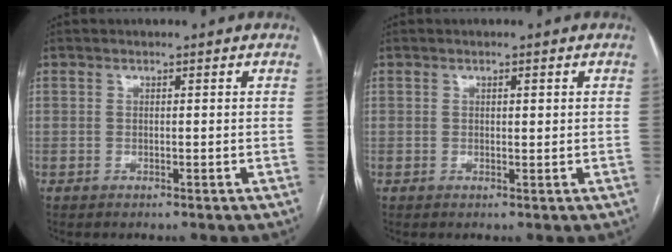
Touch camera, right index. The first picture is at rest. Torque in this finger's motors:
{"motor_torque": [0.31, 0.00, -0.08, 0.00]}